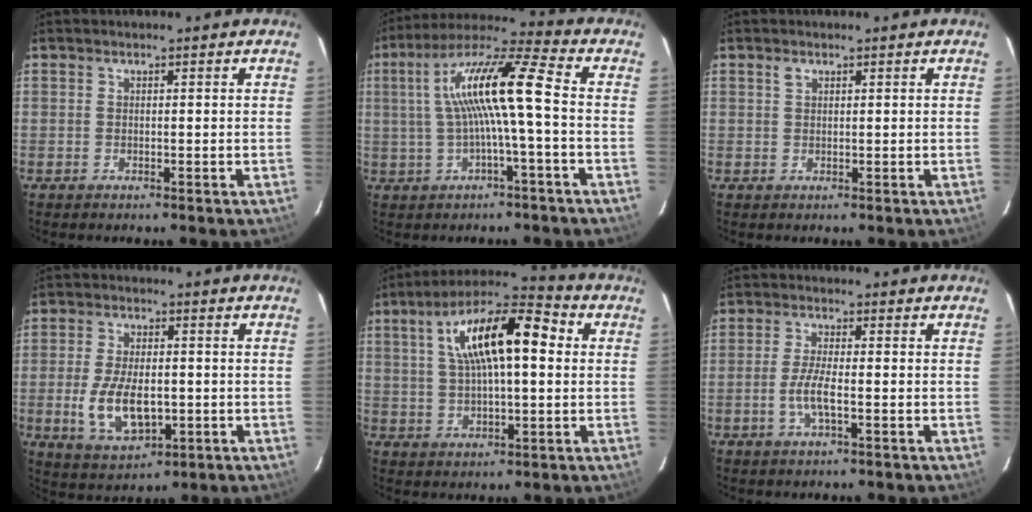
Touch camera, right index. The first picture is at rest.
{"total": 13.3, "force": [0.6, 0.9, 13.3], "torque": [-0.255, 0.022, 0.013]}
{"total": 1.0, "force": [0.6, 0.7, 0.5], "torque": [-0.010, 0.003, 0.011]}
{"total": 10.6, "force": [-2.0, 5.3, 9.0], "torque": [-0.183, -0.010, -0.027]}
{"total": 16.8, "force": [4.3, 6.0, 15.1], "torque": [-0.261, 0.033, 0.065]}
{"total": 4.9, "force": [-1.5, 0.8, 4.6], "torque": [-0.093, -0.003, -0.030]}